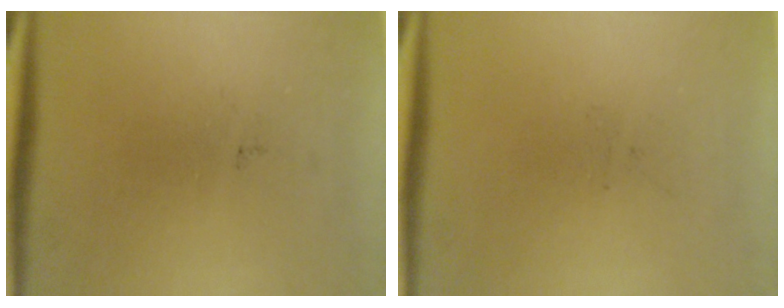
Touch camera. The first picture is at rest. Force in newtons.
{"total": 0.0}